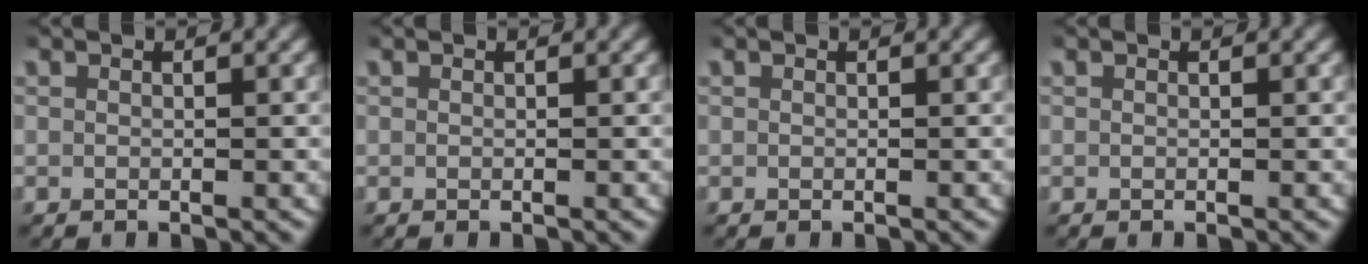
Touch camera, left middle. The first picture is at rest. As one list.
[{"total": 0.0}, {"total": 0.0}, {"total": 0.0}]